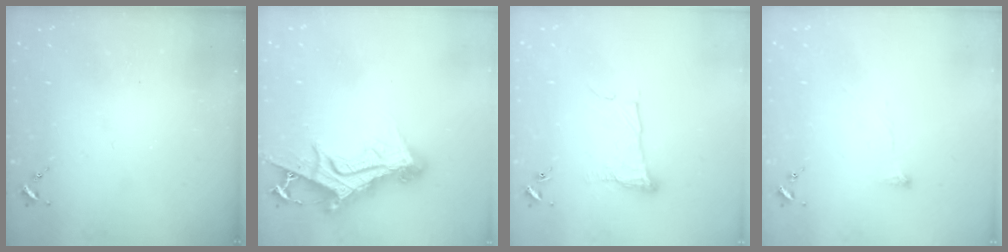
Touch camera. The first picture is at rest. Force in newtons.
{"total": 15.1, "press": 15.0, "slide": 1.3}
{"total": 9.1, "press": 9.1, "slide": 0.3}
{"total": 6.5, "press": 6.4, "slide": 0.9}